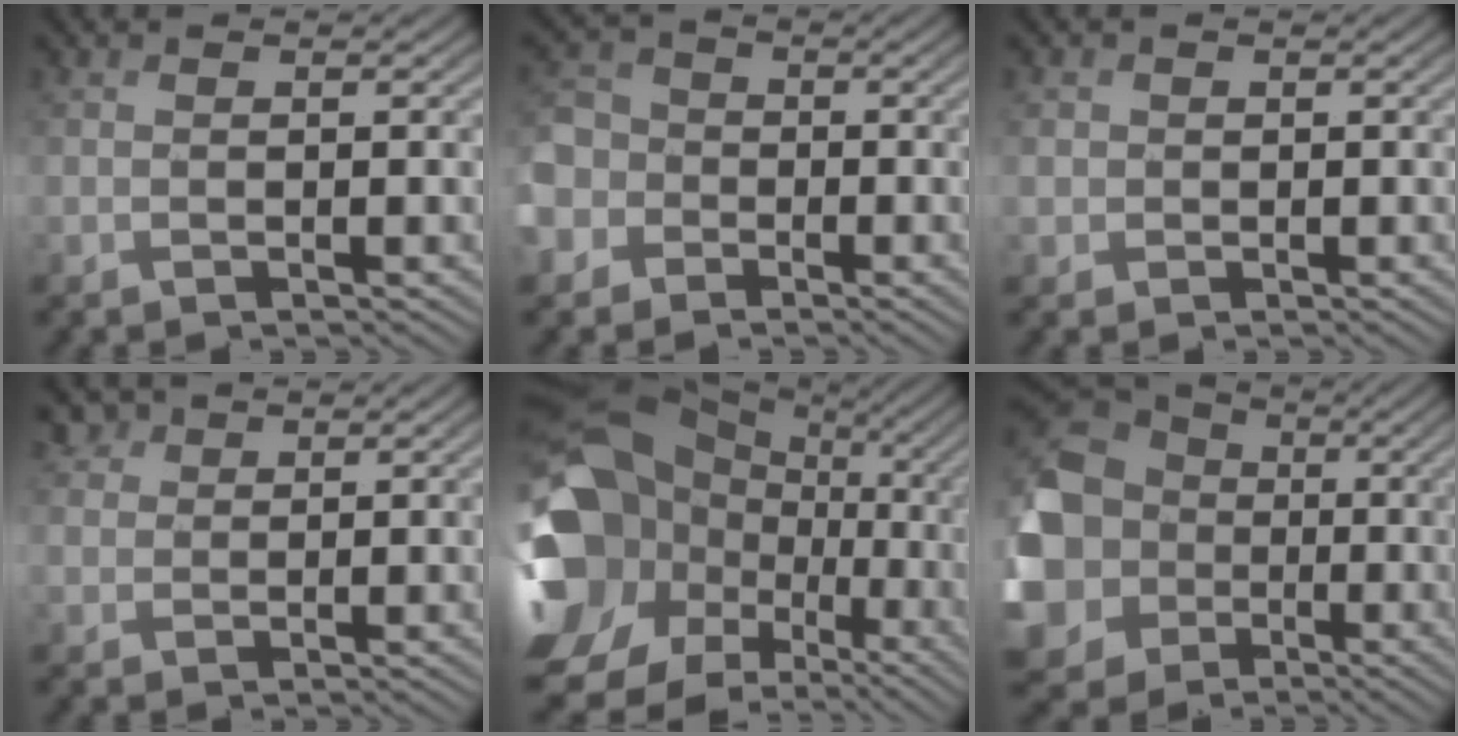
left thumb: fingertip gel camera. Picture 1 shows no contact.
{"total": 7.2, "force": [-3.1, 6.1, 2.4], "torque": [-0.086, -0.009, -0.088]}
{"total": 1.8, "force": [0.4, 1.7, -0.1], "torque": [0.002, 0.005, 0.008]}
{"total": 3.3, "force": [2.3, 2.2, 0.5], "torque": [-0.019, 0.004, 0.048]}
{"total": 20.1, "force": [0.5, 16.7, 11.2], "torque": [-0.274, -0.007, 0.033]}
{"total": 19.4, "force": [-1.4, 17.6, 8.0], "torque": [-0.257, -0.005, -0.060]}